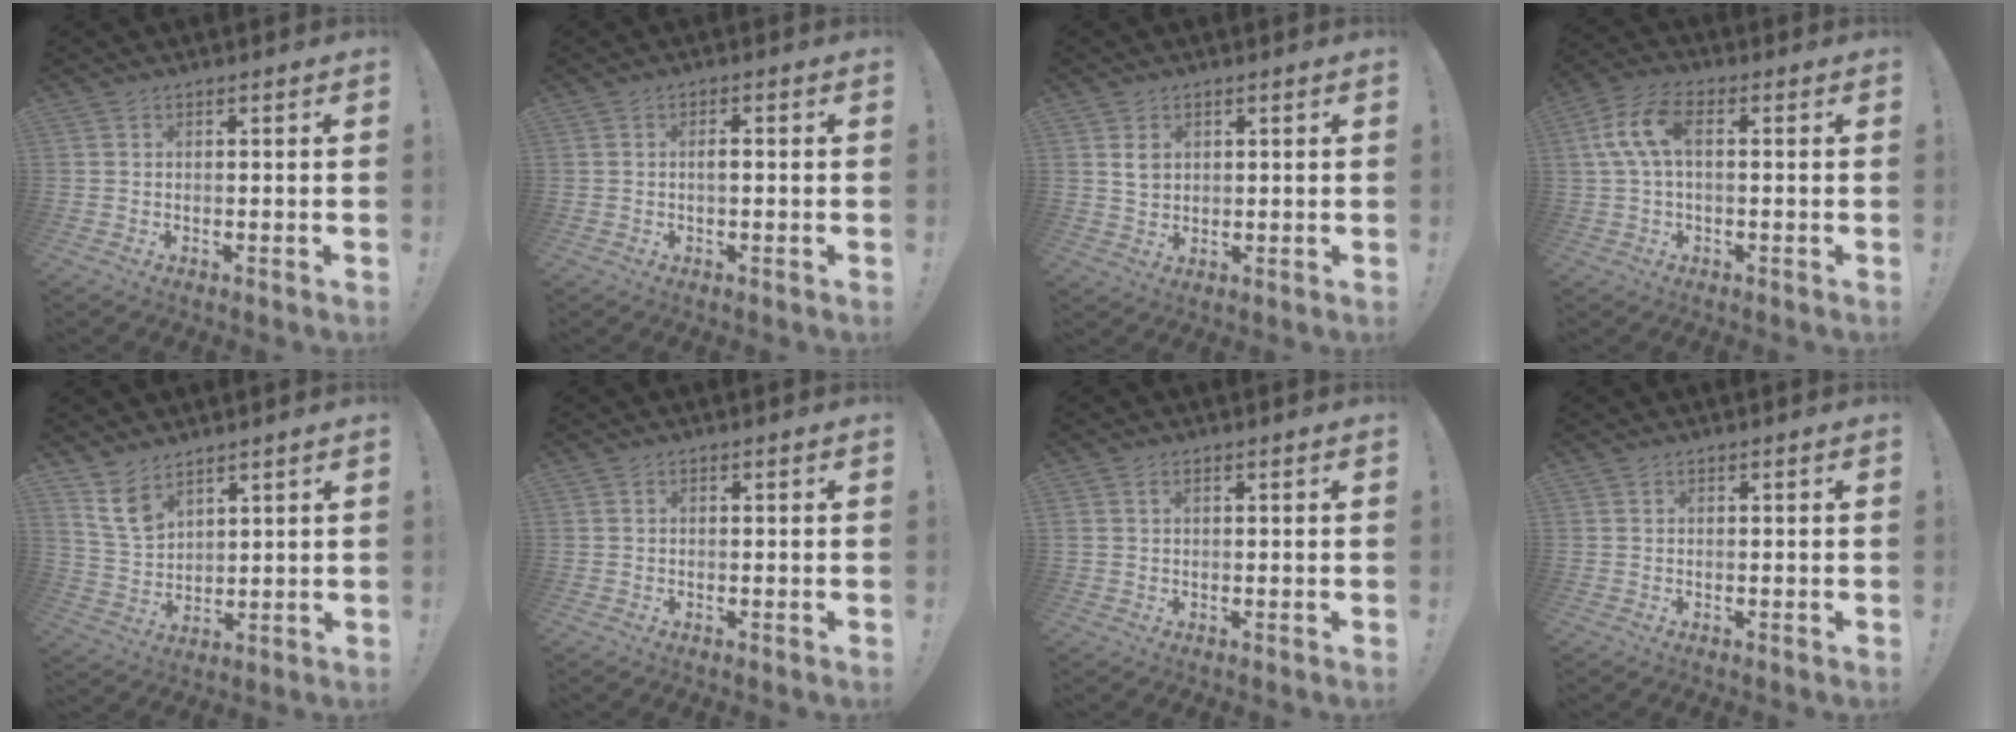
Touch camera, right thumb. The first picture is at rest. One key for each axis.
{"total": 1.7, "fx": -0.5, "fy": 0.4, "fz": 1.6, "tx": -0.024, "ty": 0.001, "tz": -0.011}
{"total": 4.0, "fx": 1.5, "fy": 3.1, "fz": 2.0, "tx": -0.020, "ty": -0.001, "tz": 0.025}
{"total": 9.9, "fx": 0.9, "fy": 4.7, "fz": 8.7, "tx": -0.185, "ty": 0.008, "tz": 0.020}
{"total": 8.9, "fx": 6.4, "fy": 5.1, "fz": 3.6, "tx": -0.070, "ty": -0.032, "tz": 0.128}
{"total": 0.0}
{"total": 1.1, "fx": 0.4, "fy": 0.7, "fz": 0.7, "tx": -0.022, "ty": 0.005, "tz": 0.009}
{"total": 0.0}